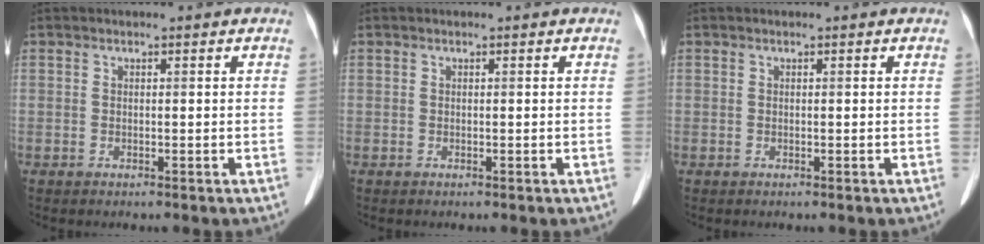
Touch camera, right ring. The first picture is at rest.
{"total": 0.0}
{"total": 0.0}